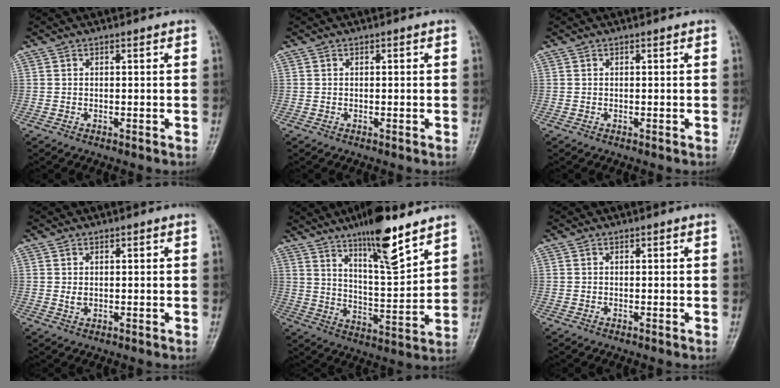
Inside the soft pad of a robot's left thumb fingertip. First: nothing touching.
{"total": 0.0}
{"total": 0.0}
{"total": 1.6, "force": [0.2, 1.1, 1.1], "torque": [-0.015, 0.002, 0.007]}
{"total": 14.4, "force": [10.0, 2.9, 9.9], "torque": [-0.149, -0.063, 0.173]}
{"total": 0.0}